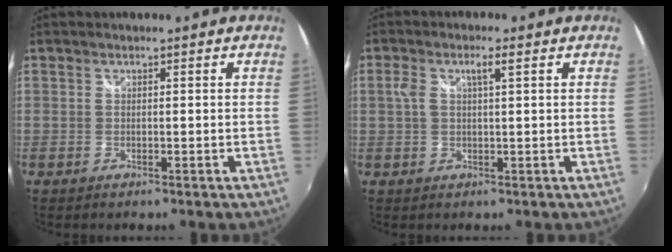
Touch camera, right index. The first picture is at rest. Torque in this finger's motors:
{"motor_torque": [0.09, 0.00, 0.09, 0.02]}